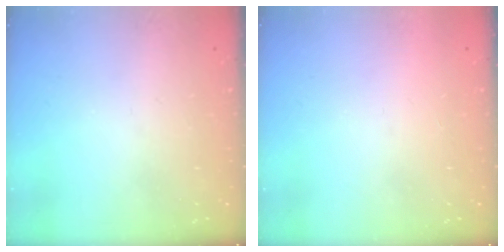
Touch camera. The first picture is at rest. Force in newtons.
{"total": 1.6, "press": 1.6, "slide": 0.1}